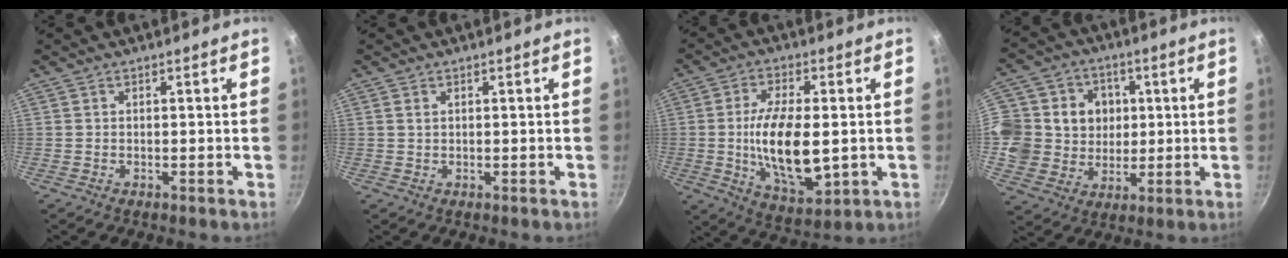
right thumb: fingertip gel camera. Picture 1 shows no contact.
{"total": 0.8, "force": [0.4, 0.5, 0.5], "torque": [-0.010, 0.002, 0.007]}
{"total": 15.7, "force": [-0.8, 7.0, 14.0], "torque": [-0.248, -0.005, -0.006]}
{"total": 16.2, "force": [2.3, 14.9, 5.8], "torque": [-0.099, 0.009, 0.034]}